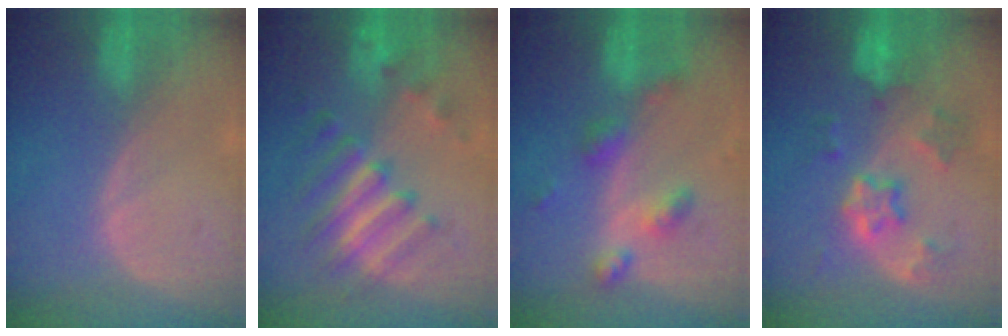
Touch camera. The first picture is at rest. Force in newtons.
{"total": 8.2, "press": 8.0, "slide": 1.7}
{"total": 5.9, "press": 5.2, "slide": 2.8}
{"total": 7.1, "press": 6.4, "slide": 3.2}